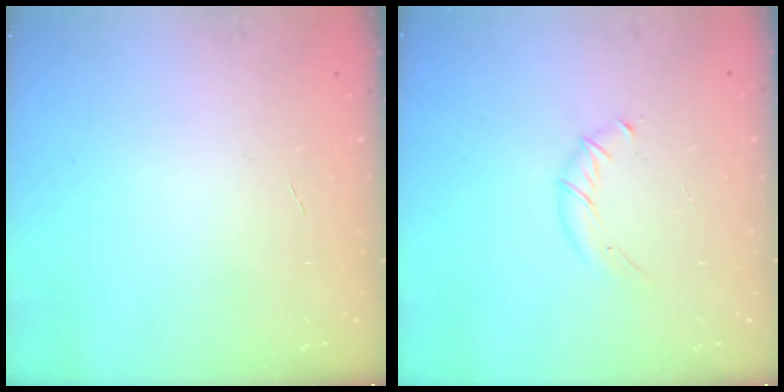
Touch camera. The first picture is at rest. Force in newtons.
{"total": 4.1, "press": 4.0, "slide": 0.9}